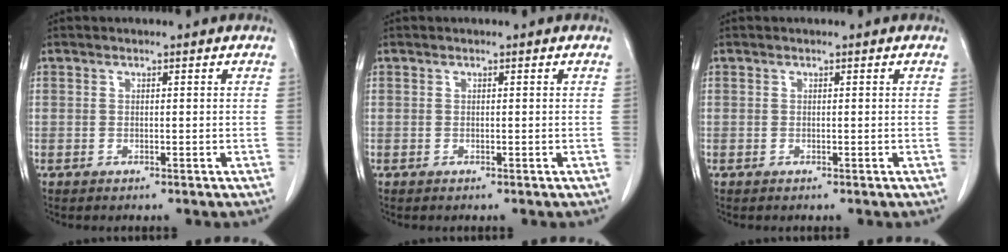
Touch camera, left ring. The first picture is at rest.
{"total": 0.0}
{"total": 0.0}